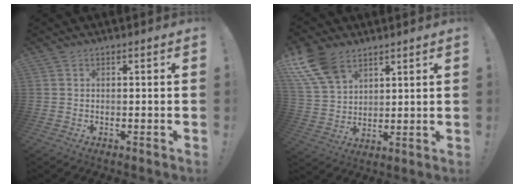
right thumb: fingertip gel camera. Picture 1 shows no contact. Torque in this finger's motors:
{"motor_torque": [0.62, 0.80, 0.96, 1.05, 0.30]}